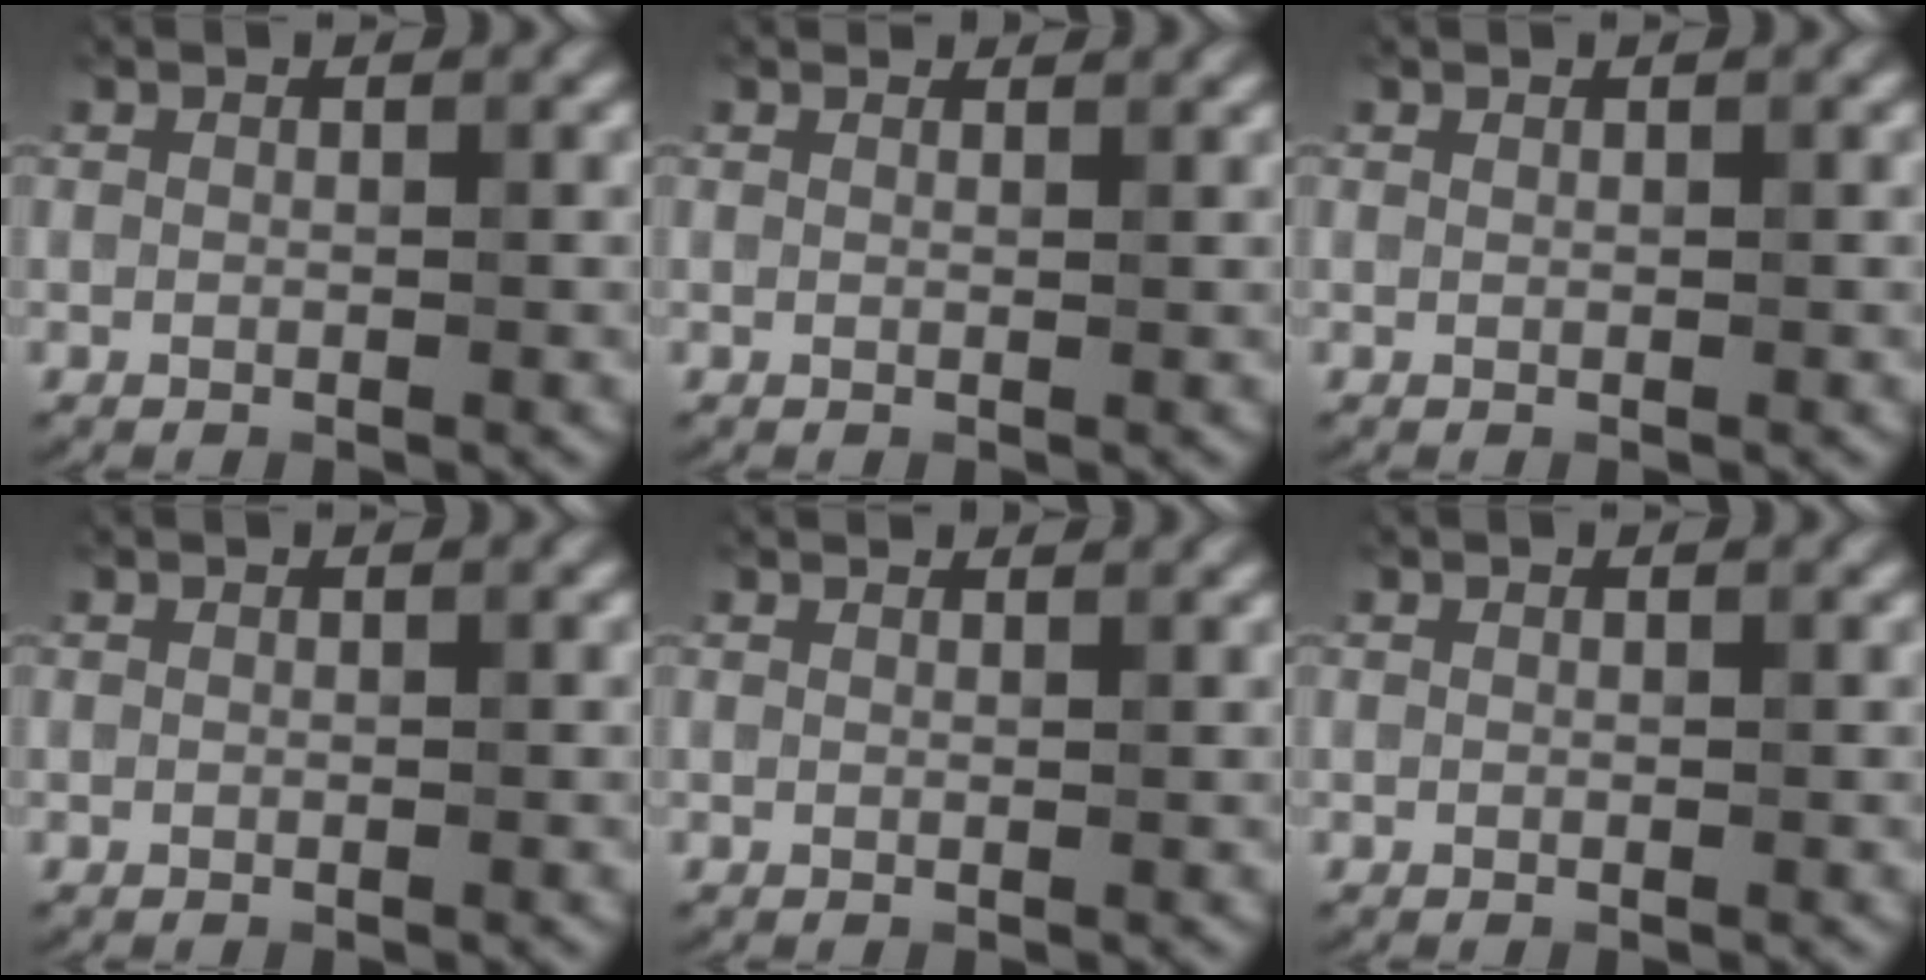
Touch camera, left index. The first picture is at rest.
{"total": 2.3, "force": [2.3, 0.2, 0.6], "torque": [-0.019, 0.002, 0.026]}
{"total": 0.0}
{"total": 0.0}
{"total": 1.9, "force": [1.8, 0.2, 0.5], "torque": [-0.016, 0.001, 0.018]}
{"total": 0.0}